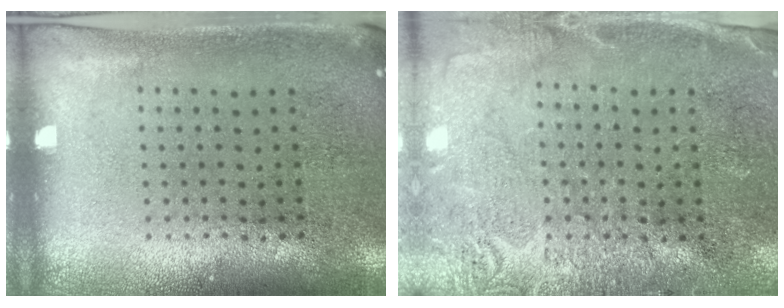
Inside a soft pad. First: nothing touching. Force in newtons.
{"total": 2.8, "press": 2.7, "slide": 0.5}